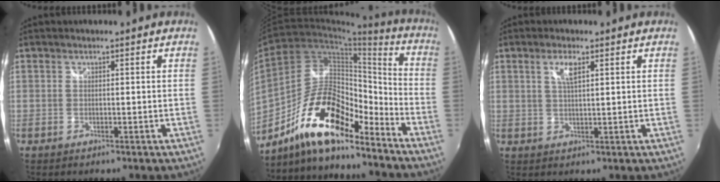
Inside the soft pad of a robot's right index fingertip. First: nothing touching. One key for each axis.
{"total": 18.4, "fx": -13.2, "fy": 5.5, "fz": 11.5, "tx": -0.207, "ty": 0.009, "tz": -0.239}
{"total": 3.5, "fx": 1.6, "fy": 0.9, "fz": 3.0, "tx": -0.055, "ty": 0.002, "tz": 0.029}